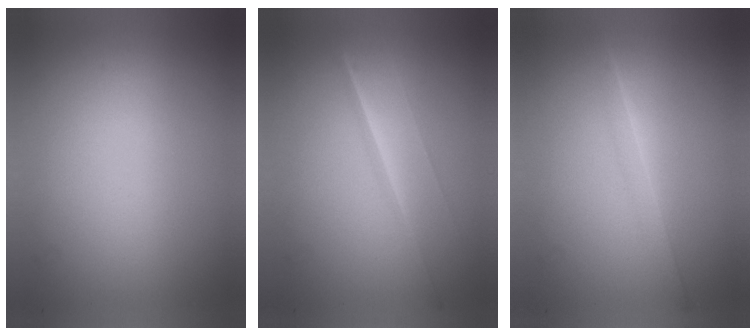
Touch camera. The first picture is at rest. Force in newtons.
{"total": 1.3}
{"total": 1.3}